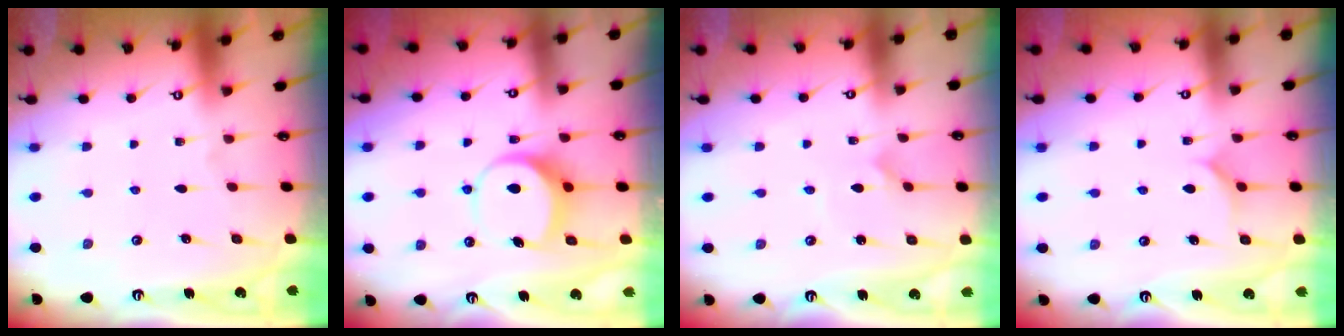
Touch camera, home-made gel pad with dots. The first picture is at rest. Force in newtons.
{"total": 7.6, "press": 7.5, "slide": 1.2}
{"total": 1.8, "press": 1.8, "slide": 0.1}
{"total": 5.0, "press": 5.0, "slide": 0.4}